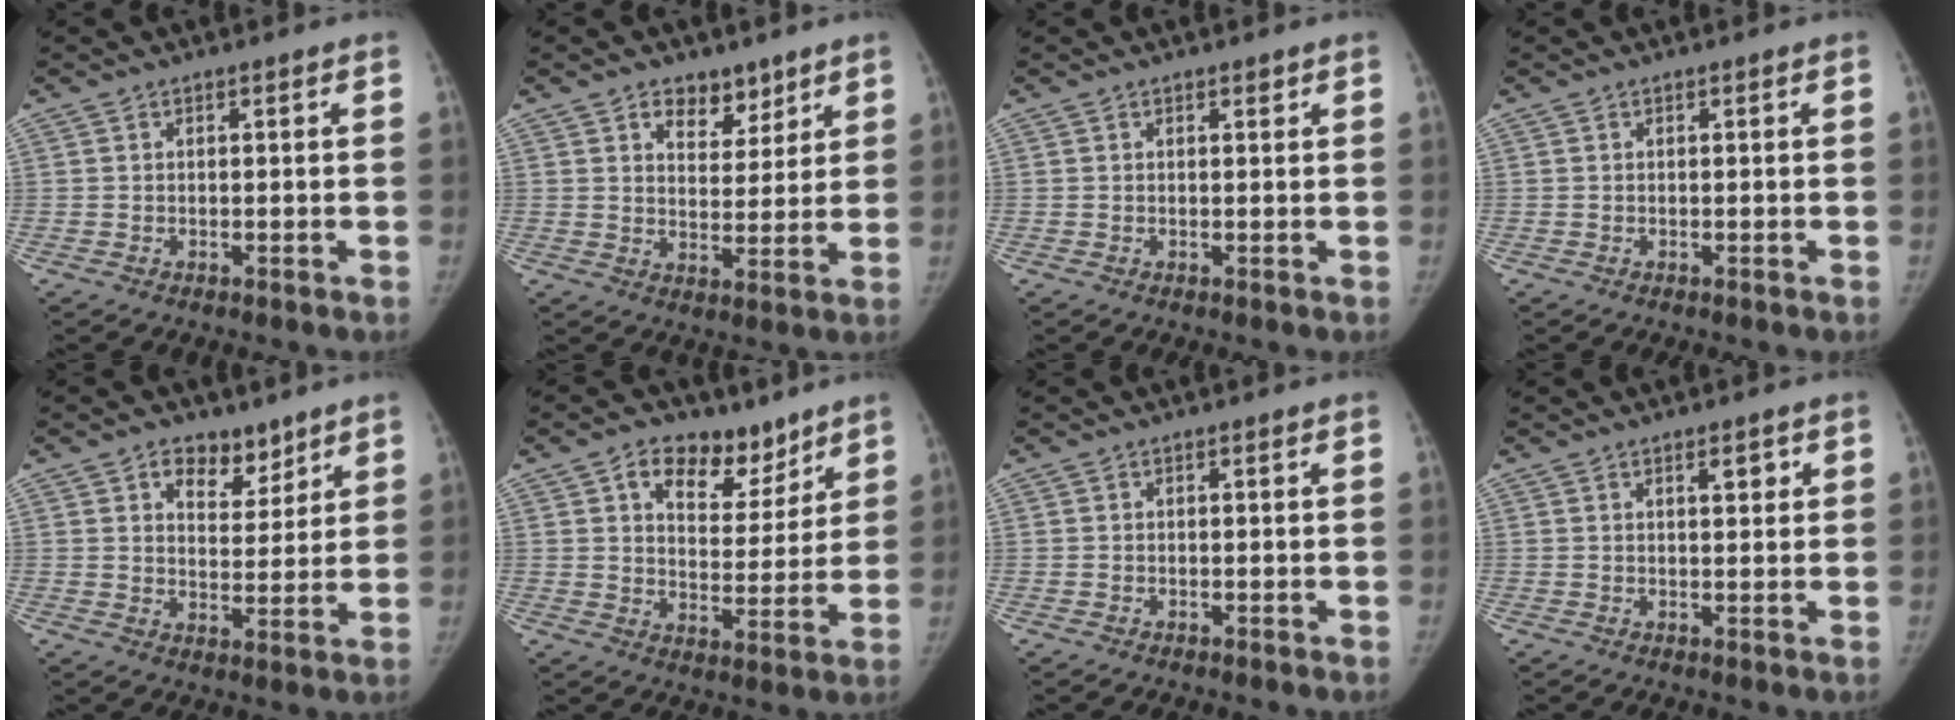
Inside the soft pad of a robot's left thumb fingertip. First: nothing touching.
{"total": 6.8, "force": [4.6, 4.3, 2.7], "torque": [-0.006, -0.029, 0.075]}
{"total": 0.6, "force": [0.5, 0.2, 0.3], "torque": [-0.001, -0.003, 0.007]}
{"total": 0.0}
{"total": 7.3, "force": [4.8, 4.6, 3.0], "torque": [-0.011, -0.028, 0.077]}
{"total": 11.9, "force": [7.4, 7.3, 5.7], "torque": [-0.043, -0.036, 0.117]}
{"total": 0.0}
{"total": 2.4, "force": [1.2, 1.0, 1.8], "torque": [-0.016, -0.004, 0.018]}